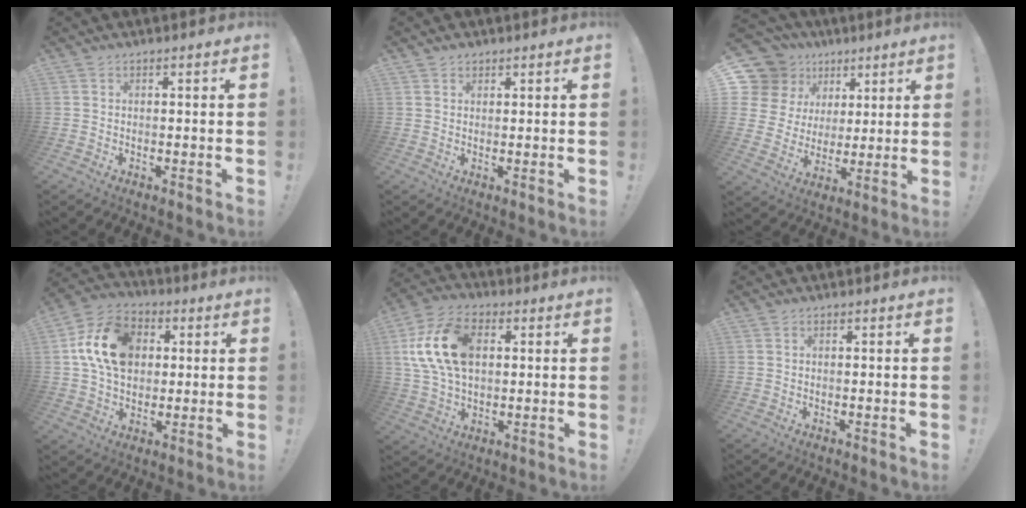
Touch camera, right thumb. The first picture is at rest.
{"total": 1.3, "force": [1.1, 0.7, 0.2], "torque": [0.009, -0.007, 0.018]}
{"total": 12.8, "force": [6.2, 10.5, 3.8], "torque": [-0.073, -0.036, 0.140]}
{"total": 17.8, "force": [3.9, 13.3, 11.2], "torque": [-0.179, 0.000, 0.080]}
{"total": 18.2, "force": [3.8, 12.0, 13.2], "torque": [-0.239, 0.003, 0.068]}
{"total": 0.0}